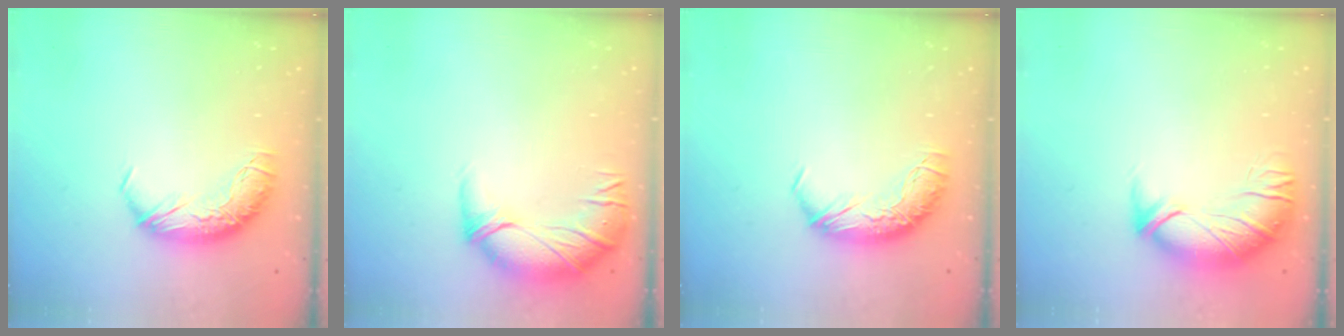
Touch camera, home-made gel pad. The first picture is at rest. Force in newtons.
{"total": 3.6, "press": 2.8, "slide": 2.2}
{"total": 0.0}
{"total": 2.8, "press": 1.3, "slide": 2.5}